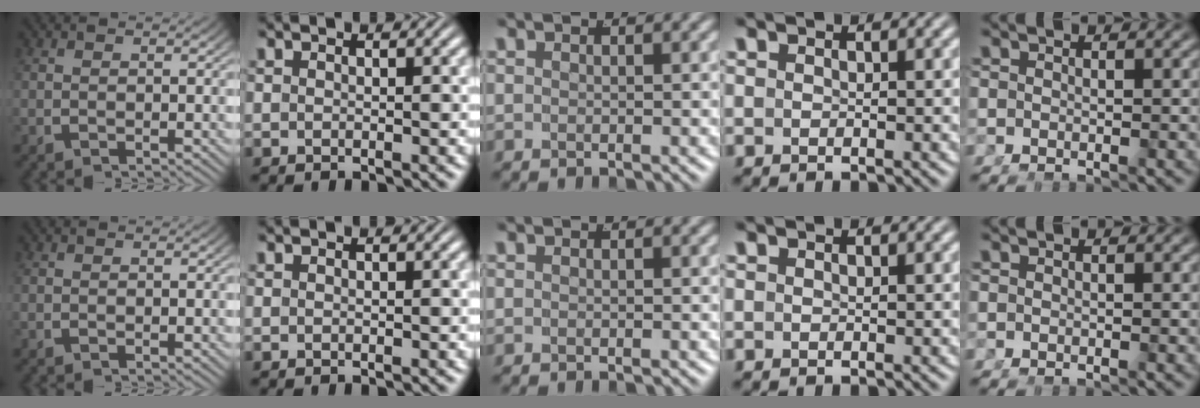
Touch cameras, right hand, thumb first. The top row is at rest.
{}